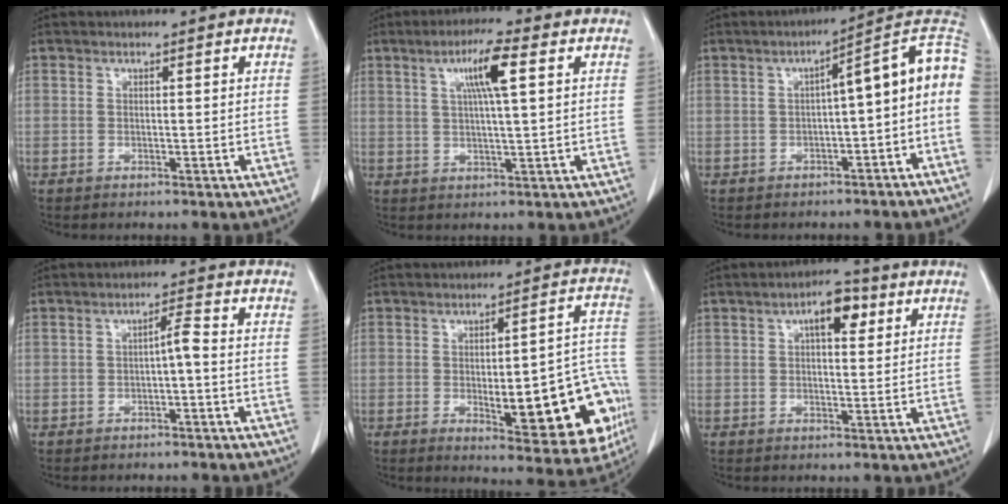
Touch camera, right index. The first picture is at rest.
{"total": 7.1, "force": [2.6, 0.2, 6.6], "torque": [-0.120, 0.007, 0.044]}
{"total": 10.8, "force": [-1.5, 1.9, 10.5], "torque": [-0.137, 0.040, -0.024]}
{"total": 2.4, "force": [-0.5, 0.2, 2.4], "torque": [-0.038, 0.007, -0.009]}
{"total": 18.8, "force": [-4.7, 5.1, 17.5], "torque": [-0.145, 0.029, -0.037]}
{"total": 5.5, "force": [2.2, 2.1, 4.6], "torque": [-0.074, 0.013, 0.030]}